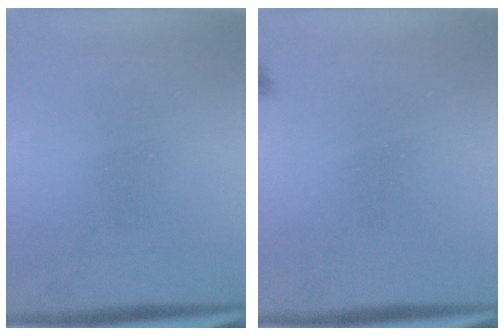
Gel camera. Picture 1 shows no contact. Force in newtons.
{"total": 0.9}